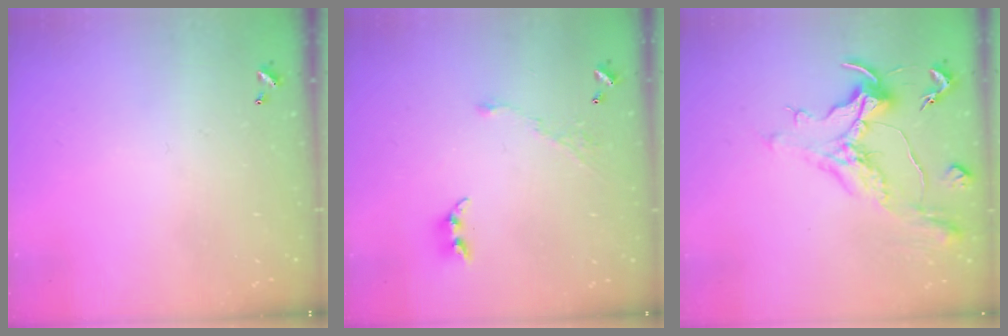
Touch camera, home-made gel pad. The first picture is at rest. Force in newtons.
{"total": 5.4, "press": 5.3, "slide": 0.7}
{"total": 1.6, "press": 1.5, "slide": 0.6}